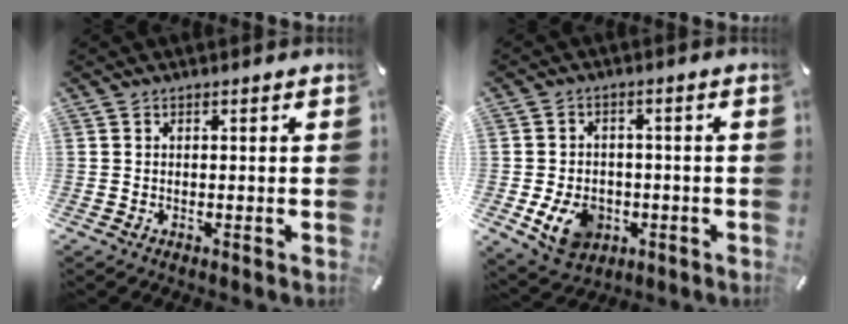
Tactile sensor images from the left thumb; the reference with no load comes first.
{"total": 9.1, "force": [-2.8, 7.1, 5.0], "torque": [-0.105, 0.010, -0.052]}